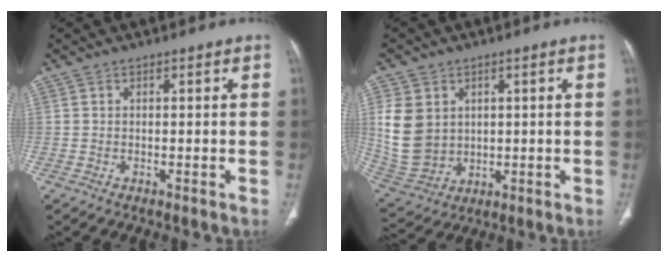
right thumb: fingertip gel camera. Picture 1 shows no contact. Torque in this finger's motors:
{"motor_torque": [0.16, 0.21, 0.16, 0.25, 0.10]}